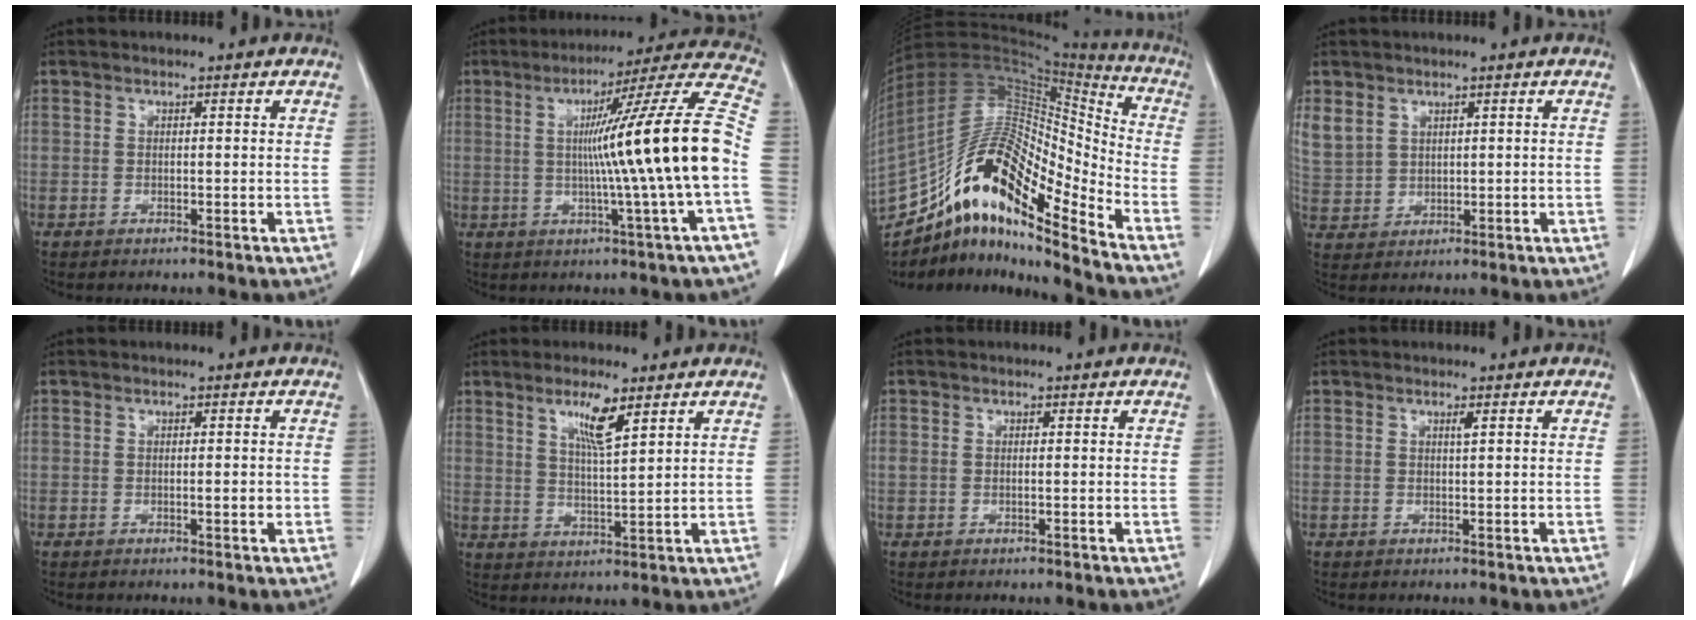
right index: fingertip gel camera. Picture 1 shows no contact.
{"total": 19.7, "force": [-0.8, -2.7, 19.5], "torque": [-0.265, 0.007, -0.027]}
{"total": 20.8, "force": [-13.9, 4.3, 14.9], "torque": [-0.304, 0.025, -0.250]}
{"total": 8.5, "force": [4.0, 7.0, 2.9], "torque": [-0.095, 0.016, 0.100]}
{"total": 1.2, "force": [-0.2, 0.3, 1.1], "torque": [-0.018, 0.000, -0.001]}
{"total": 5.8, "force": [3.4, 0.4, 4.7], "torque": [-0.087, -0.006, 0.063]}
{"total": 0.7, "force": [0.0, 0.4, 0.5], "torque": [-0.018, 0.008, 0.003]}
{"total": 0.6, "force": [0.3, -0.1, 0.5], "torque": [-0.013, -0.003, 0.008]}